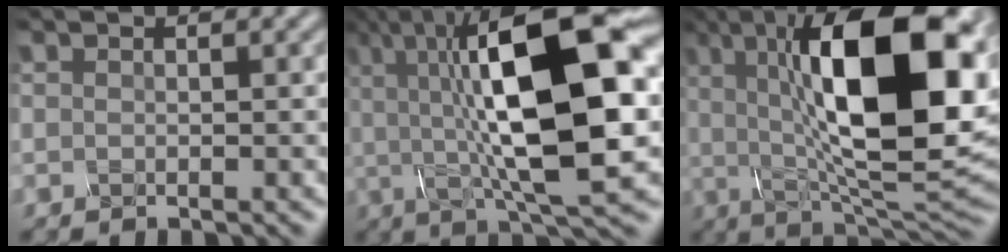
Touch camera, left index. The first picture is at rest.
{"total": 15.6, "force": [2.5, 5.3, 14.5], "torque": [-0.238, 0.007, 0.030]}
{"total": 16.9, "force": [3.5, 6.0, 15.4], "torque": [-0.234, 0.003, 0.043]}